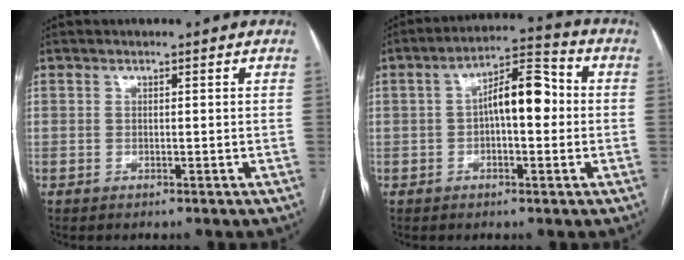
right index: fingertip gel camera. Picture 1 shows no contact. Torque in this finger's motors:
{"motor_torque": [1.25, -0.18, 0.65, 0.14]}